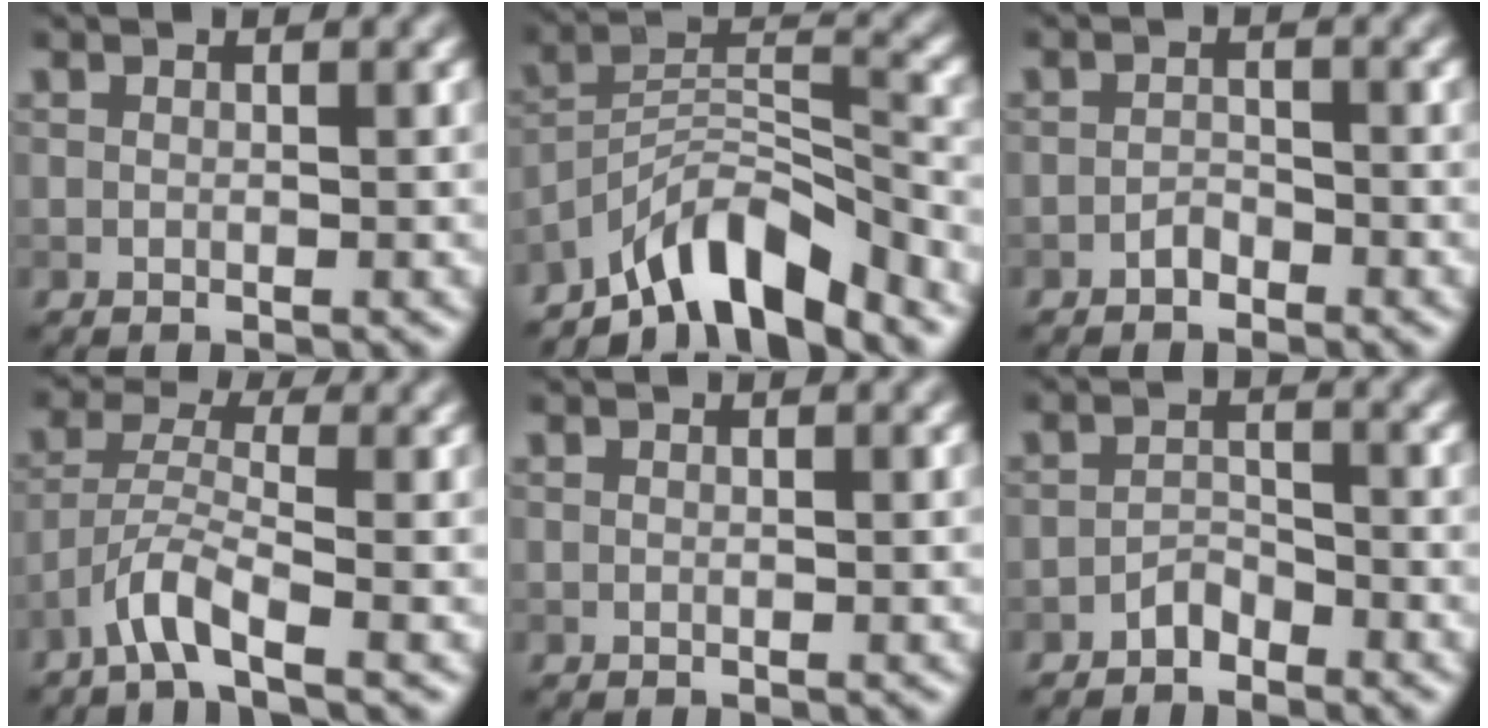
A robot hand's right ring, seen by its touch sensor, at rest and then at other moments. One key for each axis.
{"total": 7.6, "fx": -6.3, "fy": 1.9, "fz": 3.9, "tx": -0.054, "ty": 0.005, "tz": -0.122}
{"total": 1.1, "fx": -0.8, "fy": 0.6, "fz": 0.4, "tx": -0.006, "ty": 0.003, "tz": -0.017}
{"total": 3.3, "fx": -2.1, "fy": 0.7, "fz": 2.4, "tx": -0.051, "ty": 0.007, "tz": -0.053}
{"total": 0.0}
{"total": 1.6, "fx": -1.4, "fy": 0.7, "fz": 0.5, "tx": -0.006, "ty": 0.008, "tz": -0.028}